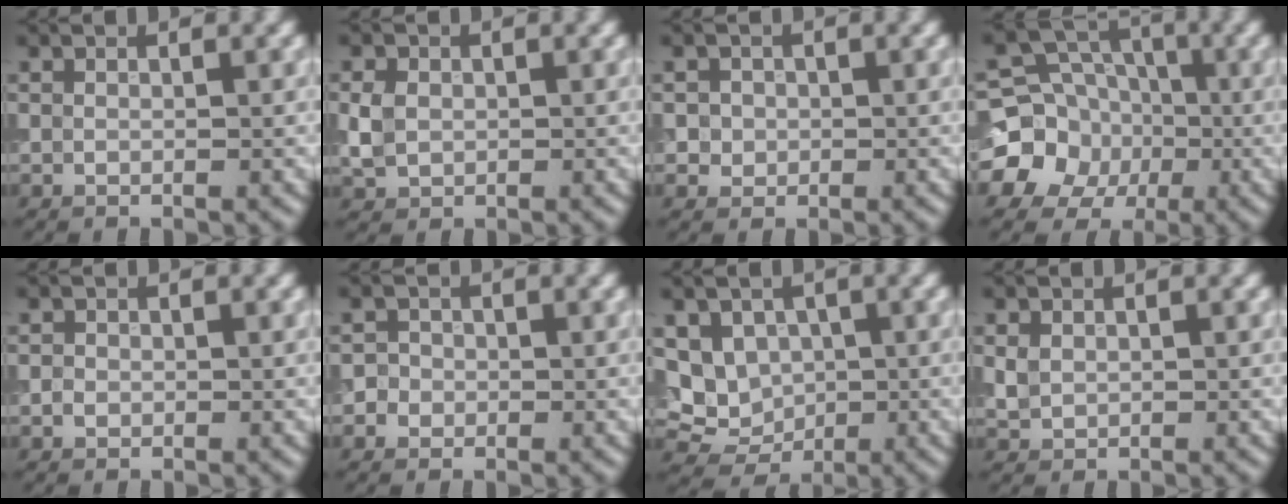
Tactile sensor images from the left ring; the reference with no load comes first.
{"total": 2.5, "force": [0.1, 2.0, 1.3], "torque": [-0.029, 0.000, 0.000]}
{"total": 1.7, "force": [0.2, 1.6, 0.5], "torque": [0.004, -0.002, 0.011]}
{"total": 9.0, "force": [-1.8, 8.2, 3.3], "torque": [-0.048, 0.003, -0.062]}
{"total": 0.7, "force": [-0.2, 0.7, 0.3], "torque": [-0.001, -0.002, -0.006]}
{"total": 2.0, "force": [-0.2, 1.9, 0.5], "torque": [0.014, 0.011, -0.015]}
{"total": 4.9, "force": [0.5, 4.3, 2.3], "torque": [-0.031, -0.006, 0.007]}
{"total": 1.4, "force": [0.3, 1.2, 0.6], "torque": [-0.012, 0.000, 0.006]}